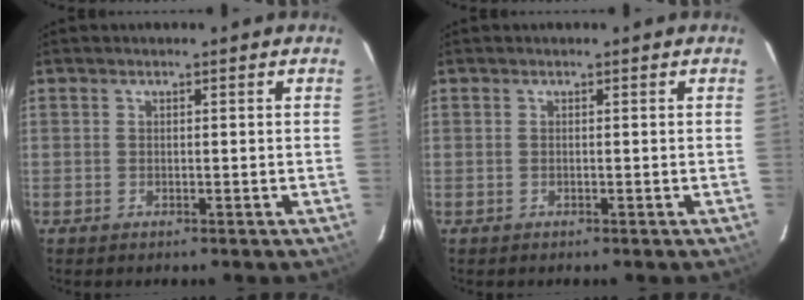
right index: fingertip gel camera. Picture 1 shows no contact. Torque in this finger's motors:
{"motor_torque": [0.00, 0.00, 0.00, 0.00]}